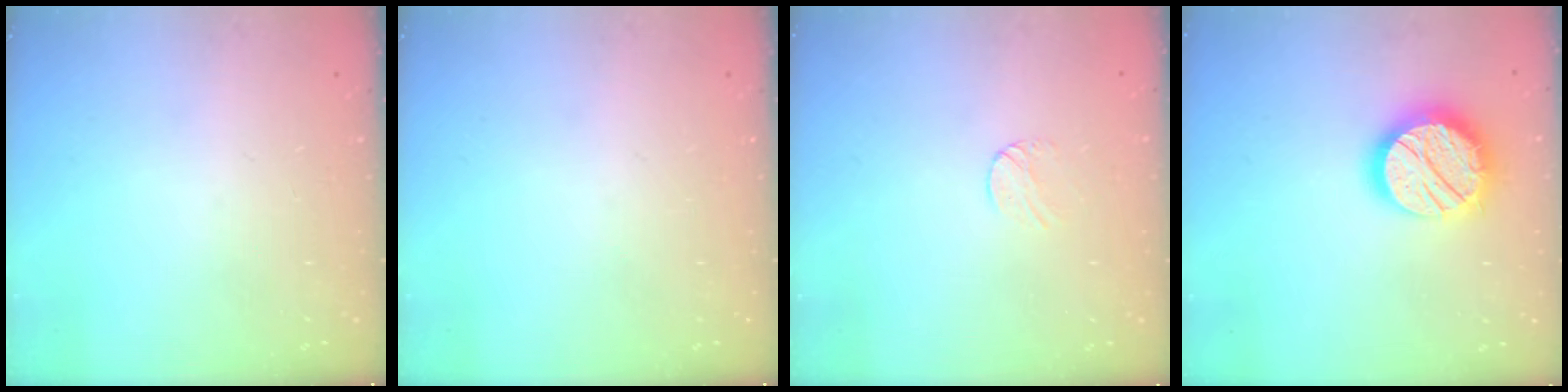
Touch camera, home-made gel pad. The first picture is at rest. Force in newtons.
{"total": 0.0}
{"total": 4.0, "press": 4.0, "slide": 0.4}
{"total": 17.3, "press": 17.2, "slide": 1.0}